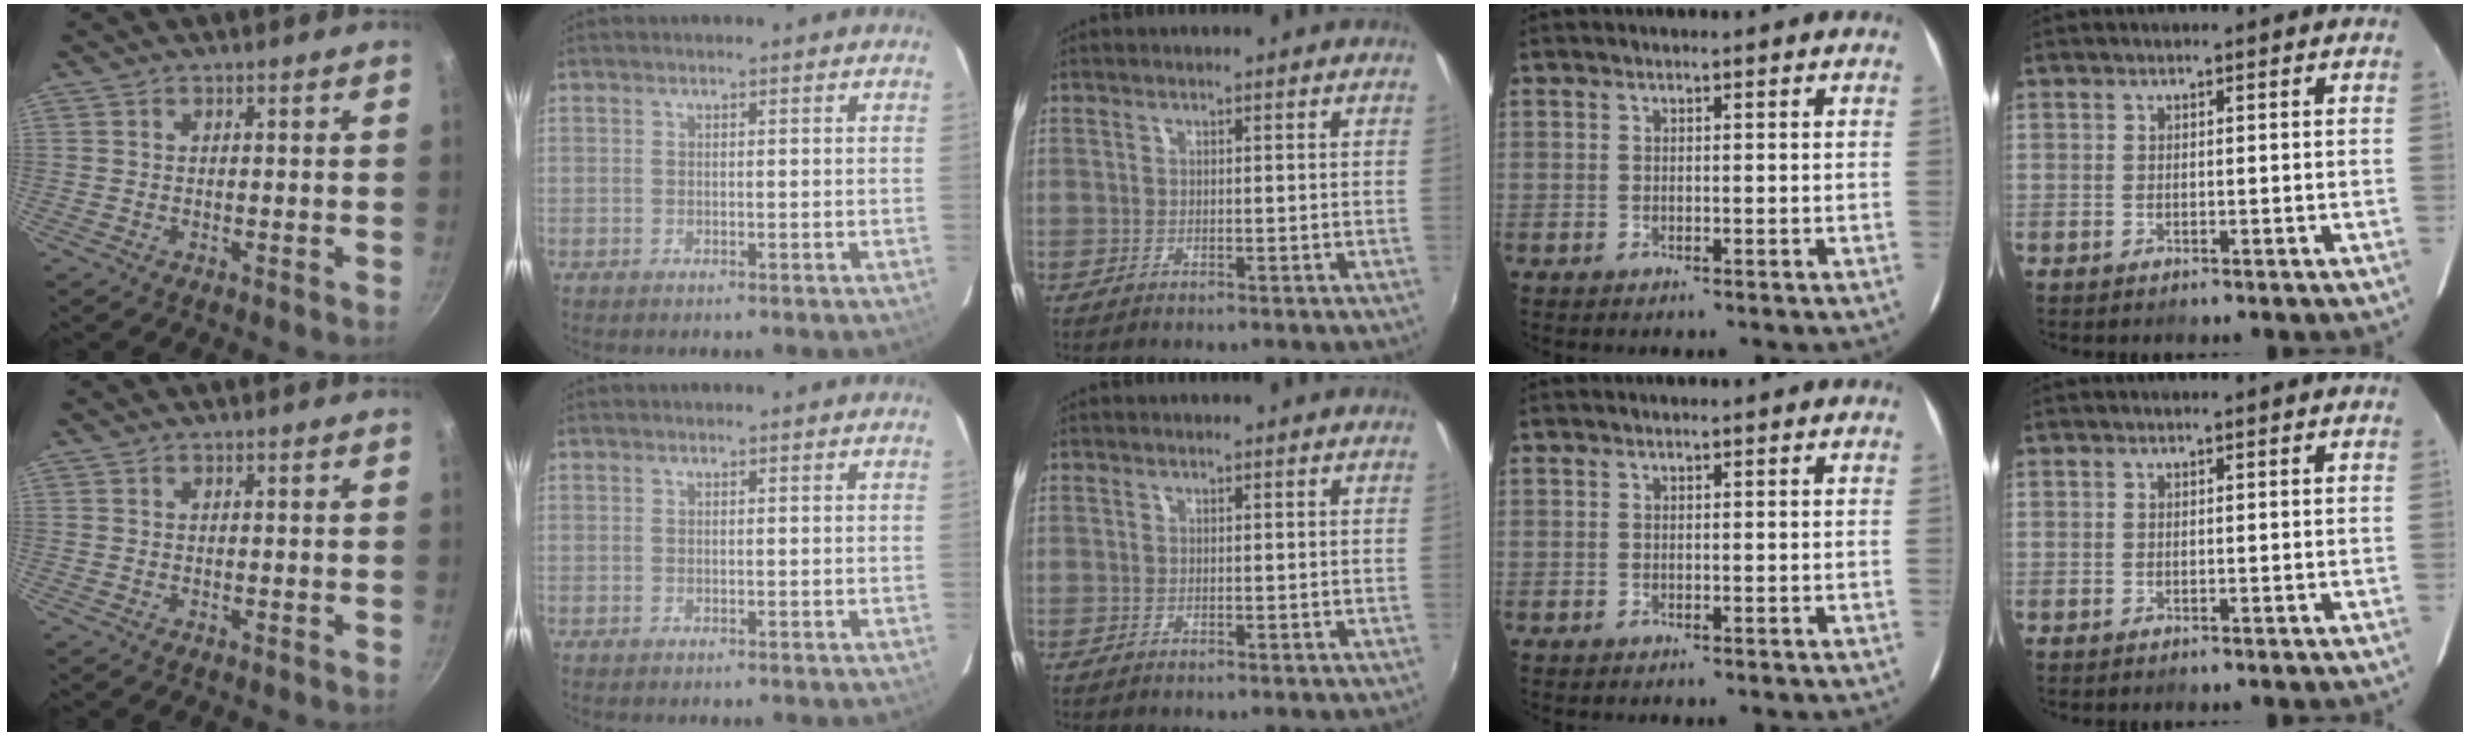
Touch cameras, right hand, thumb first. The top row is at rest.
{}